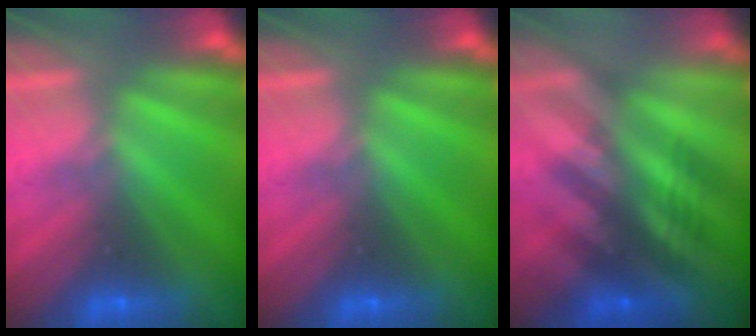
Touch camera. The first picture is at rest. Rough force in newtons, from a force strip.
{"total": 0.0}
{"total": 2.4}